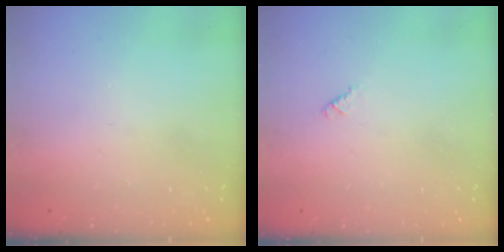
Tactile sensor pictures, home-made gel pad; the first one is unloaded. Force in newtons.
{"total": 0.6, "press": 0.6, "slide": 0.2}